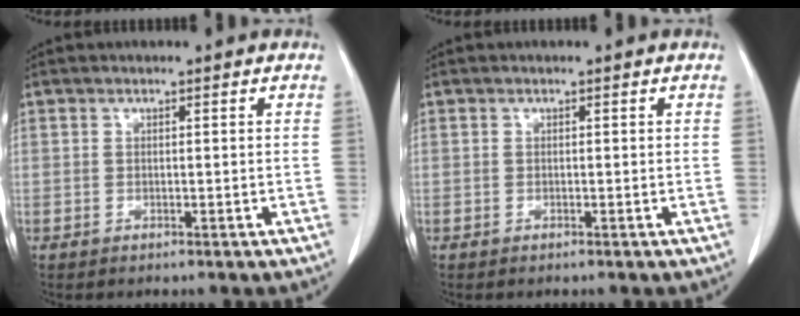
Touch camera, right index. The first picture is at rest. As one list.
[{"total": 0.0}]